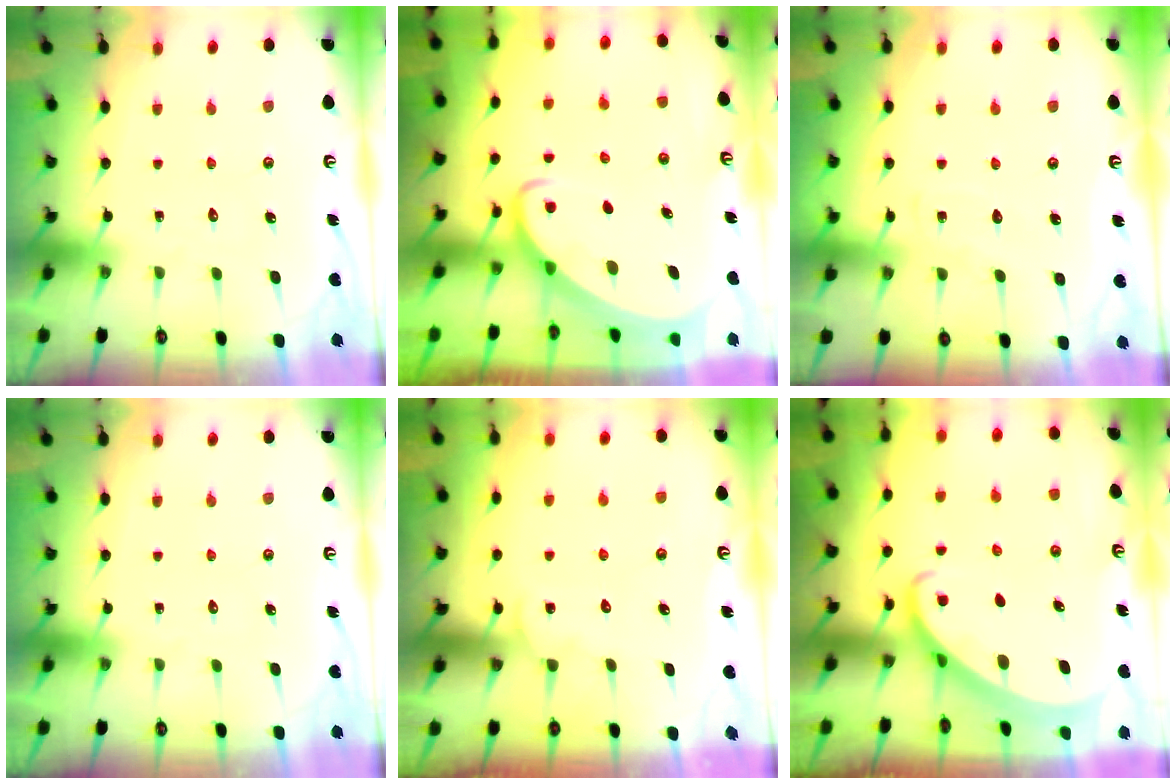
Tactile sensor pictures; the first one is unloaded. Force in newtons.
{"total": 2.8, "press": 2.8, "slide": 0.3}
{"total": 4.4, "press": 4.3, "slide": 0.3}
{"total": 0.0}
{"total": 4.8, "press": 4.8, "slide": 0.5}
{"total": 2.7, "press": 2.7, "slide": 0.3}